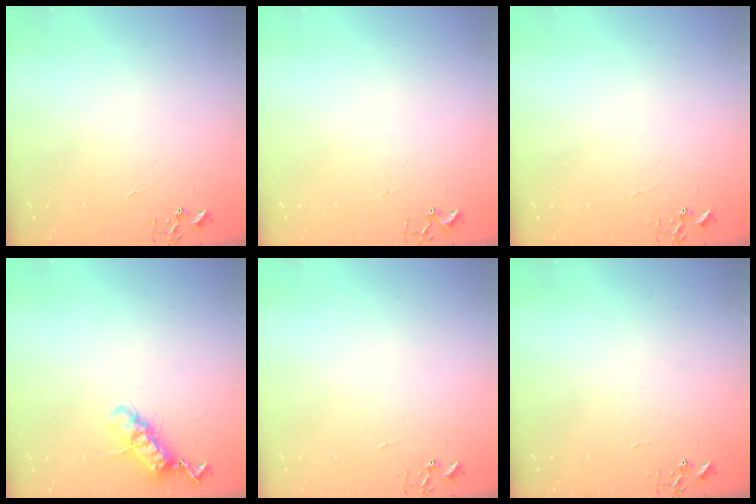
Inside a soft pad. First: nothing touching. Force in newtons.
{"total": 1.9, "press": 1.9, "slide": 0.2}
{"total": 0.0}
{"total": 11.7, "press": 11.6, "slide": 1.2}
{"total": 0.0}
{"total": 0.0}